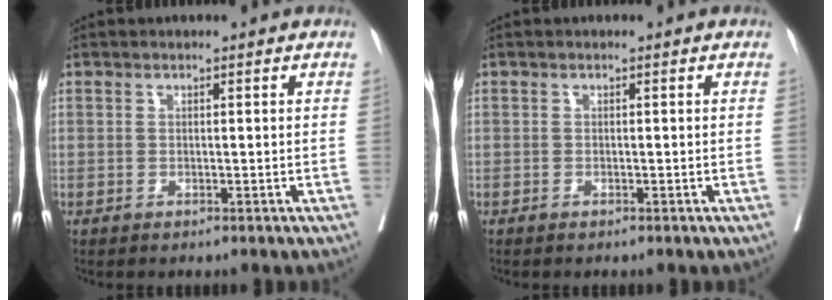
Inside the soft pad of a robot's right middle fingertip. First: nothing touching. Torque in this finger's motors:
{"motor_torque": [0.38, -0.08, 0.05, 0.01]}